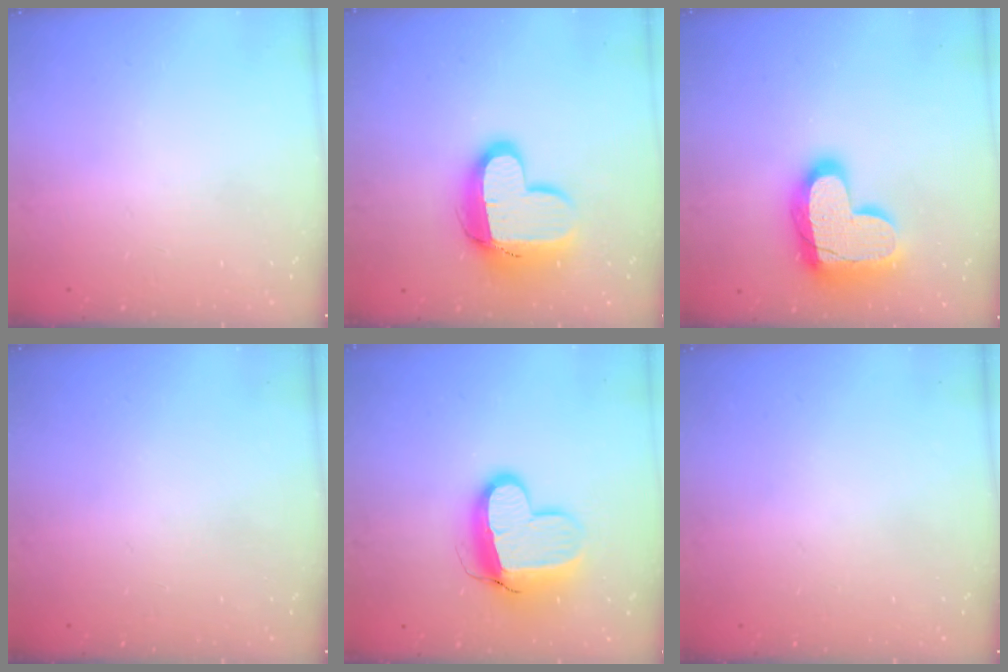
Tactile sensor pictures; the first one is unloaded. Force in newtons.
{"total": 14.0, "press": 13.9, "slide": 1.4}
{"total": 19.3, "press": 19.2, "slide": 1.5}
{"total": 0.0}
{"total": 13.1, "press": 13.0, "slide": 1.3}
{"total": 0.0}